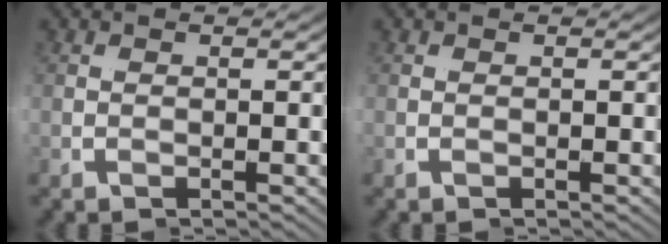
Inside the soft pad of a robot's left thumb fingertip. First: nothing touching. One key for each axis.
{"total": 0.0}